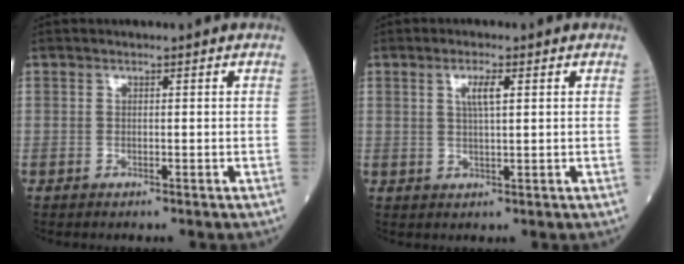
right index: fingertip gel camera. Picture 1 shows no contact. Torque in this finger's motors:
{"motor_torque": [0.11, 0.11, 0.06, 0.03]}